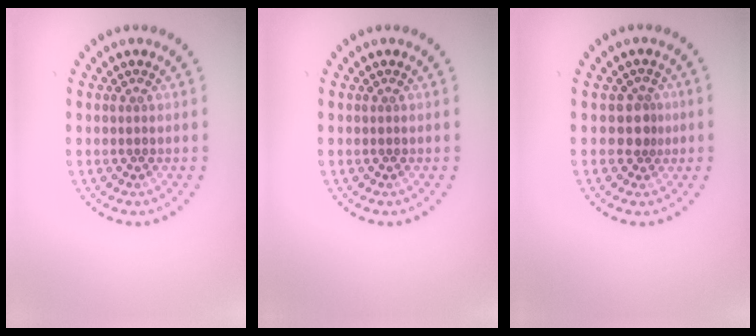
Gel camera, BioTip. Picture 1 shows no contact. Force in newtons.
{"total": 0.0}
{"total": 2.0, "press": 1.4, "slide": 1.4}